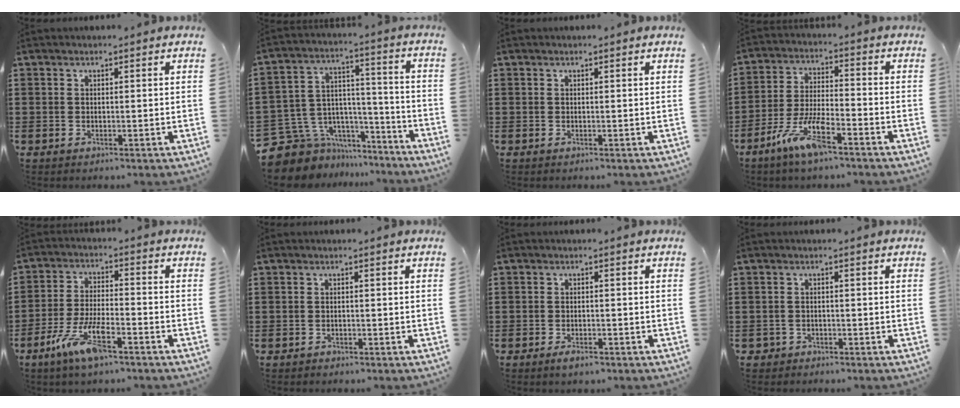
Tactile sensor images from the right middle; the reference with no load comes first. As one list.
[{"total": 8.8, "force": [-6.4, 5.9, 1.1], "torque": [-0.060, -0.003, -0.120]}, {"total": 0.0}, {"total": 8.4, "force": [-5.4, 1.8, 6.2], "torque": [-0.144, -0.007, -0.104]}, {"total": 8.9, "force": [-5.0, 2.6, 7.0], "torque": [-0.155, -0.005, -0.094]}, {"total": 0.9, "force": [-0.8, 0.4, 0.0], "torque": [-0.002, 0.003, -0.019]}, {"total": 1.7, "force": [-1.4, 0.7, 0.7], "torque": [-0.017, 0.000, -0.028]}, {"total": 1.4, "force": [-1.2, 0.8, -0.1], "torque": [-0.003, 0.002, -0.029]}]